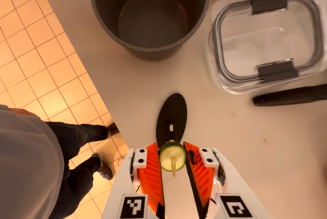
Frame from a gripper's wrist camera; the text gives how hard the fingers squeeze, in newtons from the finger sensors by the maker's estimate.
{"total": 9.2, "left": 9.0, "right": 9.4}